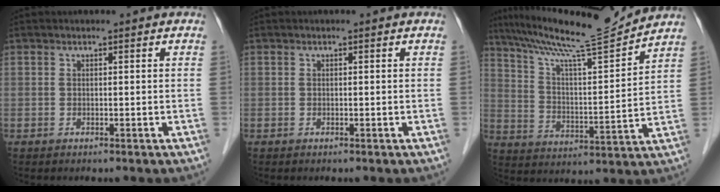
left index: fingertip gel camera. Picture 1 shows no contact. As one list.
[{"total": 0.0}, {"total": 15.8, "force": [14.4, -1.0, 6.4], "torque": [-0.117, -0.010, 0.234]}]